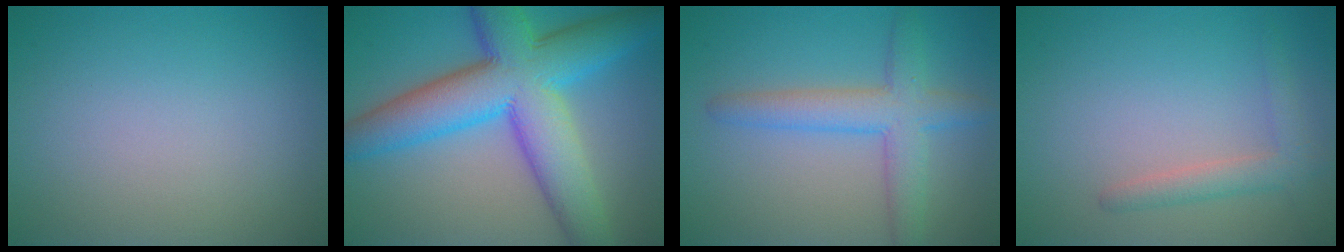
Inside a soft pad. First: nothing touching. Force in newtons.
{"total": 11.9, "press": 11.9, "slide": 0.2}
{"total": 4.5, "press": 4.5, "slide": 0.2}
{"total": 2.2, "press": 2.1, "slide": 0.2}